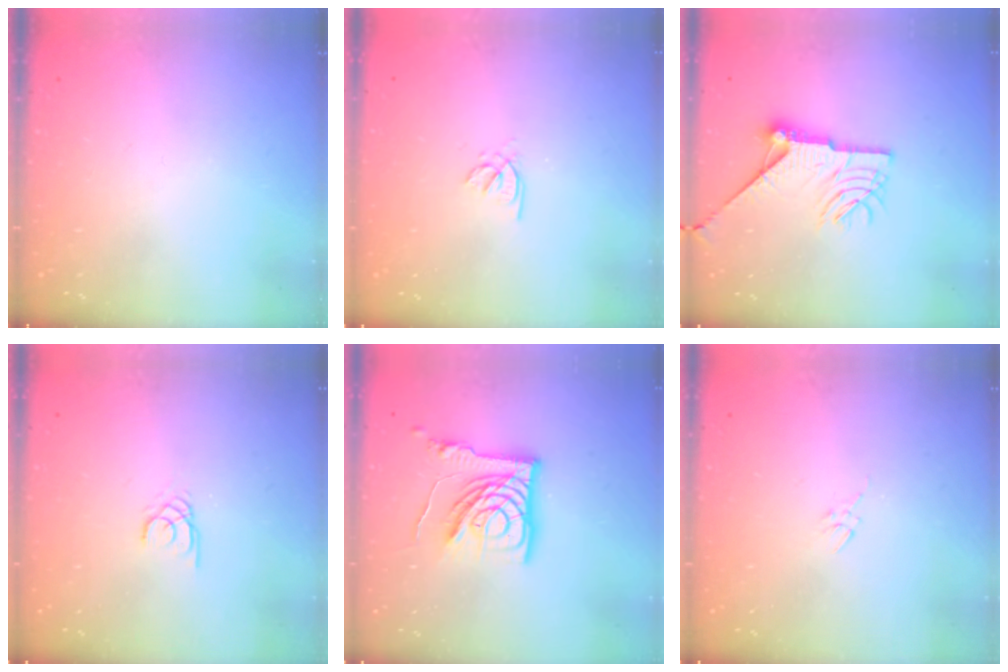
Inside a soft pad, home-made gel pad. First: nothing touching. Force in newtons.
{"total": 1.8, "press": 1.8, "slide": 0.5}
{"total": 13.8, "press": 13.8, "slide": 0.6}
{"total": 1.5, "press": 1.5, "slide": 0.1}
{"total": 15.2, "press": 15.1, "slide": 1.4}
{"total": 2.7, "press": 2.7, "slide": 0.5}